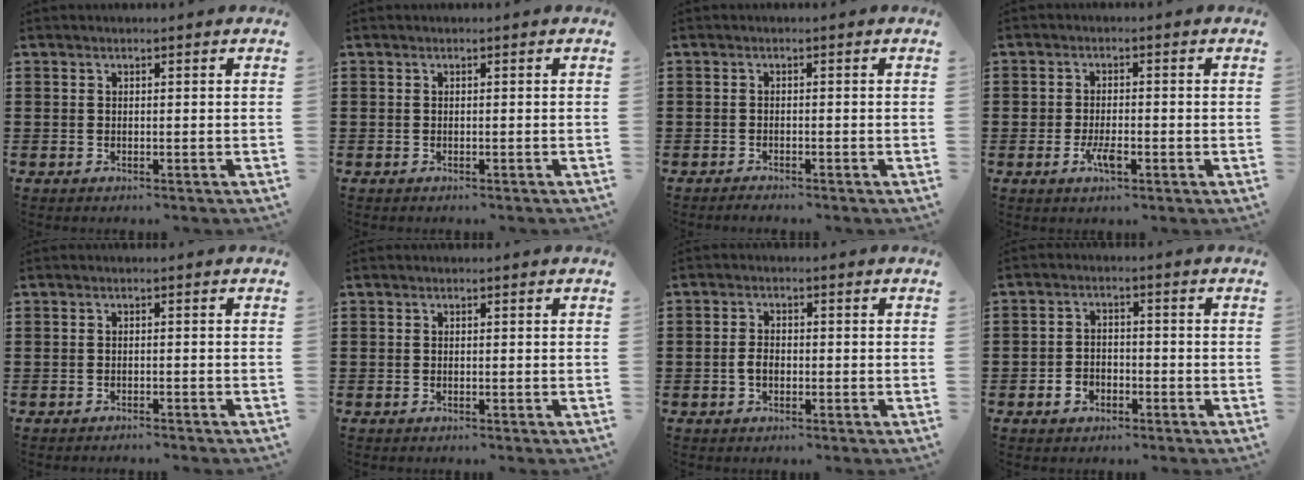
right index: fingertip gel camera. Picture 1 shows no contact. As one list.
[{"total": 0.0}, {"total": 1.0, "force": [-1.0, 0.1, -0.1], "torque": [-0.002, 0.003, -0.021]}, {"total": 3.1, "force": [-1.4, 1.2, 2.5], "torque": [-0.058, -0.003, -0.028]}, {"total": 0.8, "force": [-0.8, 0.0, 0.0], "torque": [-0.004, 0.001, -0.017]}, {"total": 0.0}, {"total": 2.2, "force": [-0.6, 1.3, 1.6], "torque": [-0.040, 0.001, -0.013]}, {"total": 2.4, "force": [-1.6, 1.8, 0.7], "torque": [-0.016, 0.005, -0.033]}]